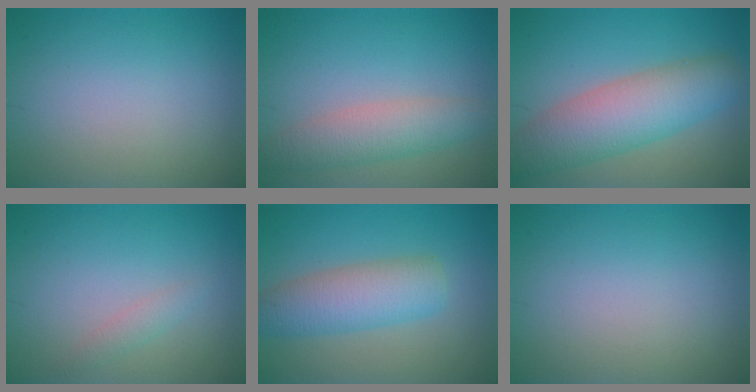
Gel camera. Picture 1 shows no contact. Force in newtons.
{"total": 4.0, "press": 4.0, "slide": 0.1}
{"total": 7.3, "press": 7.3, "slide": 0.3}
{"total": 1.2, "press": 1.2, "slide": 0.0}
{"total": 5.5, "press": 5.5, "slide": 0.2}
{"total": 0.0}